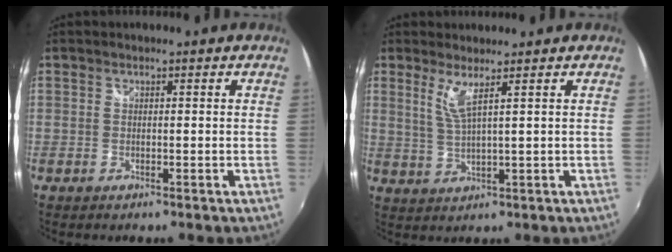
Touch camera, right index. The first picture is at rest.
{"total": 3.6, "force": [2.1, -0.3, 3.0], "torque": [-0.064, -0.012, 0.042]}